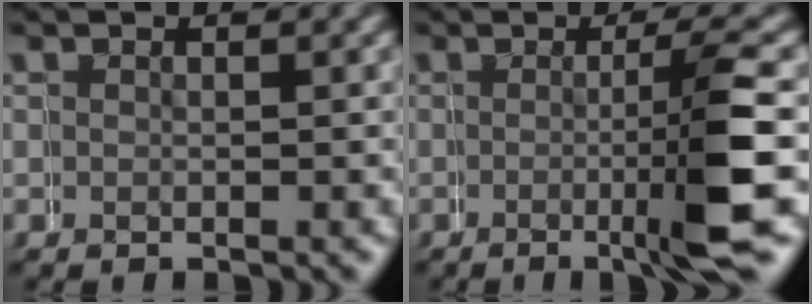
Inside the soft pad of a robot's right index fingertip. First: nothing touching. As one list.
[{"total": 5.1, "force": [-0.6, -1.0, 4.9], "torque": [-0.066, 0.002, -0.008]}]